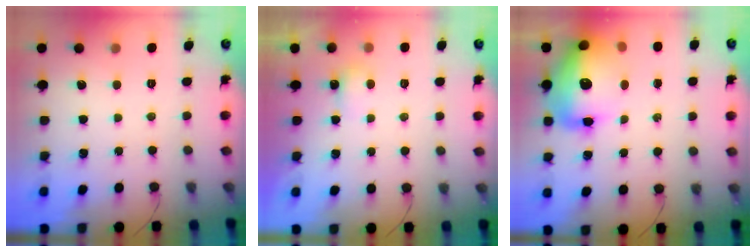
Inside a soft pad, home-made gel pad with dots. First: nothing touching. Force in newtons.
{"total": 3.2, "press": 3.2, "slide": 0.7}
{"total": 18.8, "press": 18.1, "slide": 4.8}